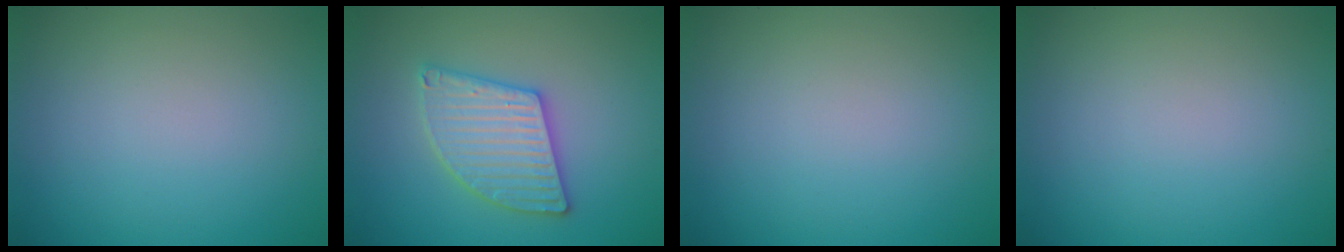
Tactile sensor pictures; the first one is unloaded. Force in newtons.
{"total": 5.2, "press": 5.2, "slide": 0.5}
{"total": 0.0}
{"total": 0.0}